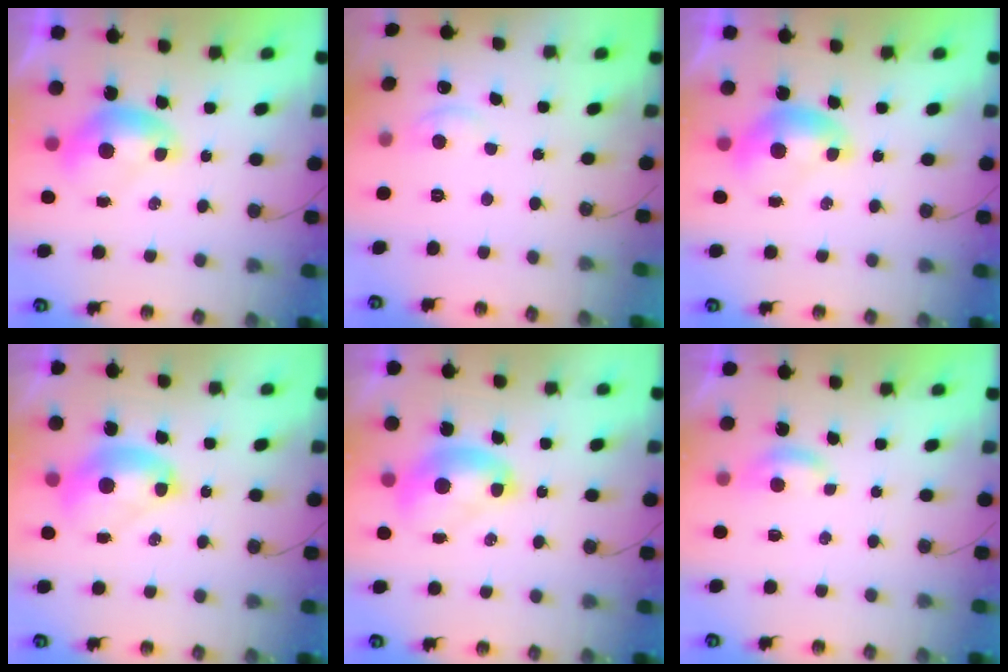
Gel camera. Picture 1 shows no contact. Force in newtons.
{"total": 0.8, "press": 0.3, "slide": 0.8}
{"total": 0.0}
{"total": 2.6, "press": 2.6, "slide": 0.2}
{"total": 2.4, "press": 2.4, "slide": 0.2}
{"total": 2.9, "press": 2.8, "slide": 0.4}